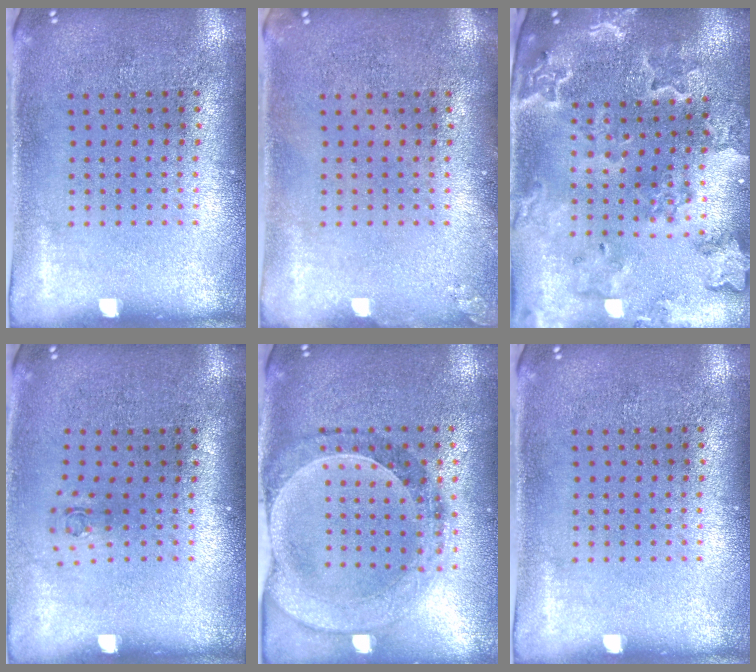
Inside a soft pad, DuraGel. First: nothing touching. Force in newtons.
{"total": 0.8, "press": 0.8, "slide": 0.1}
{"total": 2.2, "press": 2.1, "slide": 0.4}
{"total": 0.7, "press": 0.3, "slide": 0.7}
{"total": 1.0, "press": 0.9, "slide": 0.2}
{"total": 0.0}